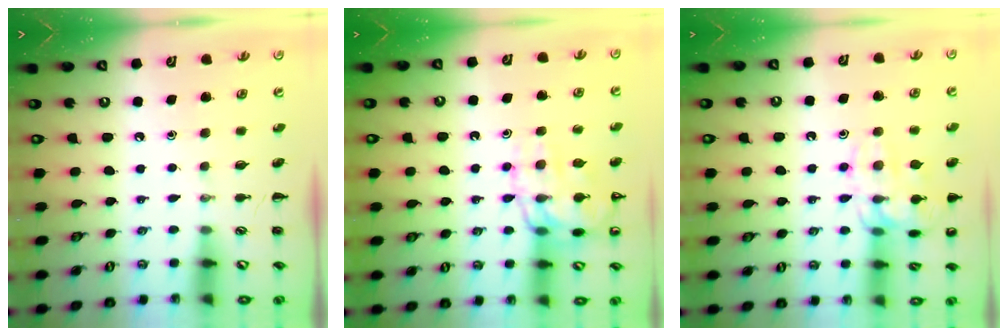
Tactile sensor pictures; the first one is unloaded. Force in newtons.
{"total": 15.3, "press": 15.1, "slide": 2.3}
{"total": 13.5, "press": 13.5, "slide": 0.6}